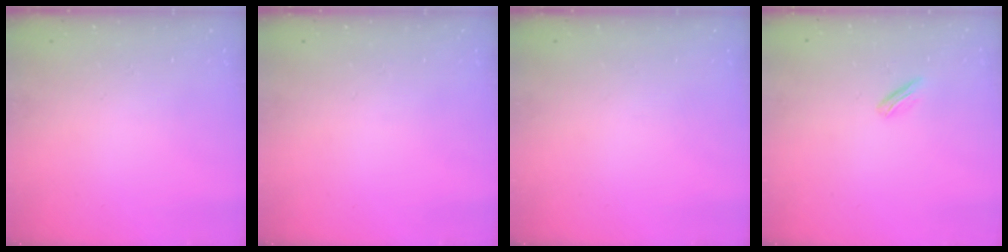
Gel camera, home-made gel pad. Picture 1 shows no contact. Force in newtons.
{"total": 0.0}
{"total": 0.0}
{"total": 2.4, "press": 2.3, "slide": 0.6}